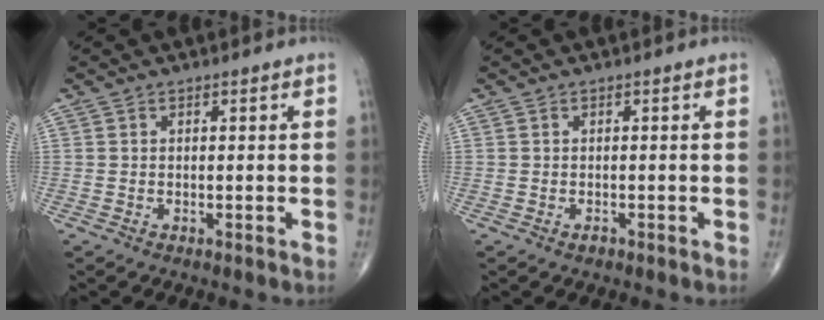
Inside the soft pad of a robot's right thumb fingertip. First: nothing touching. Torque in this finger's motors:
{"motor_torque": [-0.22, 0.03, -0.15, -0.05, 0.01]}